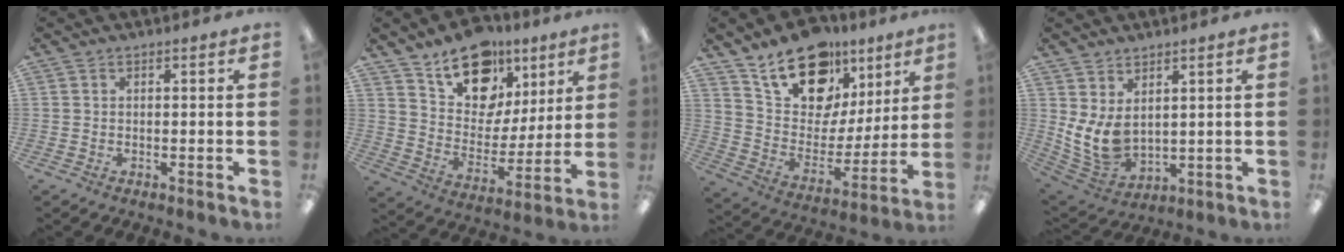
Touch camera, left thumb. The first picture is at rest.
{"total": 17.7, "force": [11.4, 11.1, 7.7], "torque": [-0.118, -0.067, 0.208]}
{"total": 19.7, "force": [13.7, 11.2, 8.5], "torque": [-0.143, -0.086, 0.247]}
{"total": 8.7, "force": [2.7, 5.7, 5.9], "torque": [-0.138, -0.019, 0.054]}